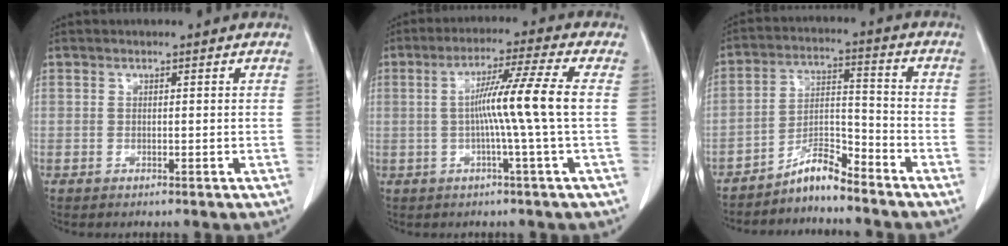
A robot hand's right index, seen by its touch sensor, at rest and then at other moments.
{"total": 8.7, "force": [-0.3, -2.1, 8.5], "torque": [-0.149, 0.010, -0.002]}
{"total": 5.9, "force": [-5.4, 1.0, 2.4], "torque": [-0.040, 0.014, -0.098]}